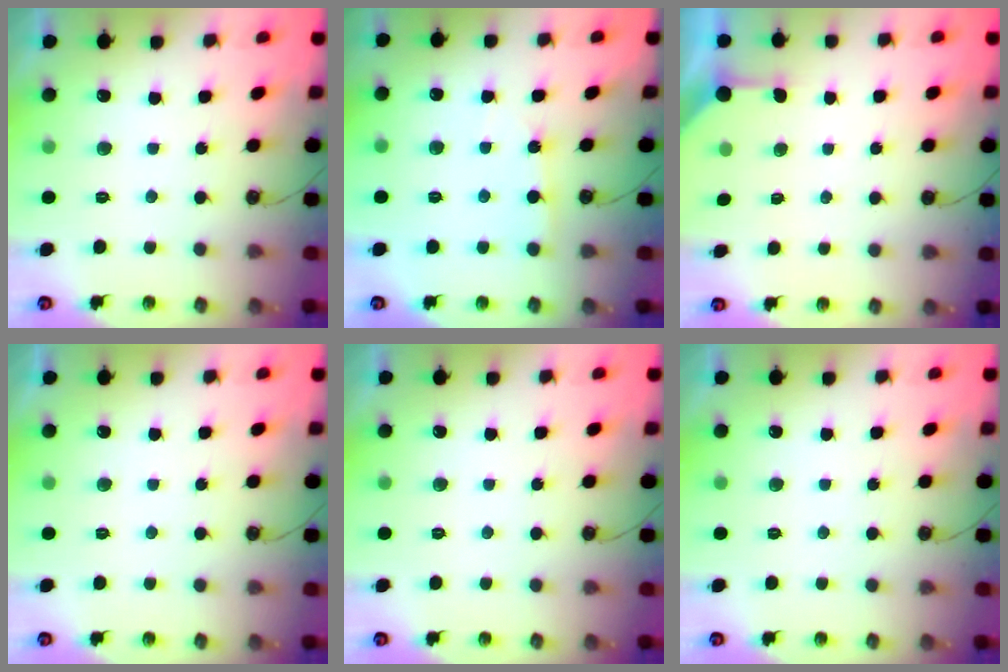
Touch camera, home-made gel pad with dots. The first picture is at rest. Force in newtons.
{"total": 2.3, "press": 2.3, "slide": 0.3}
{"total": 2.9, "press": 2.8, "slide": 0.3}
{"total": 0.0}
{"total": 0.0}
{"total": 0.0}